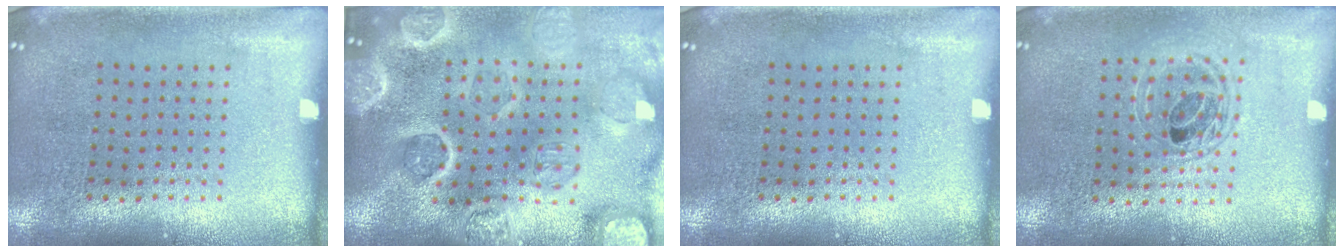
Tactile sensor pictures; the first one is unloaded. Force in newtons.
{"total": 5.3, "press": 4.6, "slide": 2.6}
{"total": 0.0}
{"total": 1.4, "press": 1.2, "slide": 0.6}